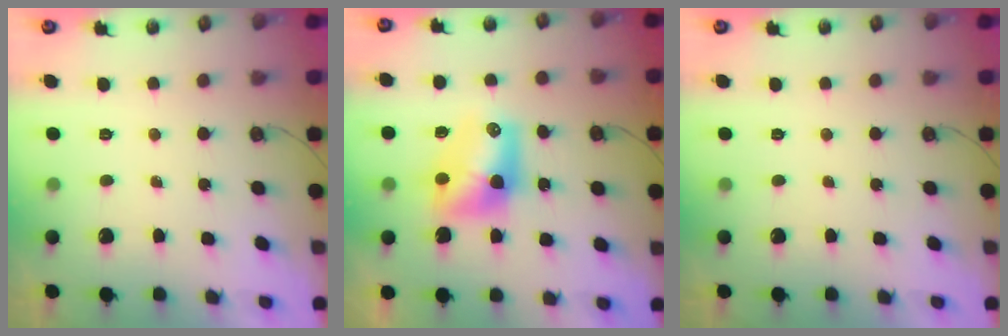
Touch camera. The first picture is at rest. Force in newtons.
{"total": 11.0, "press": 11.0, "slide": 0.8}
{"total": 0.0}